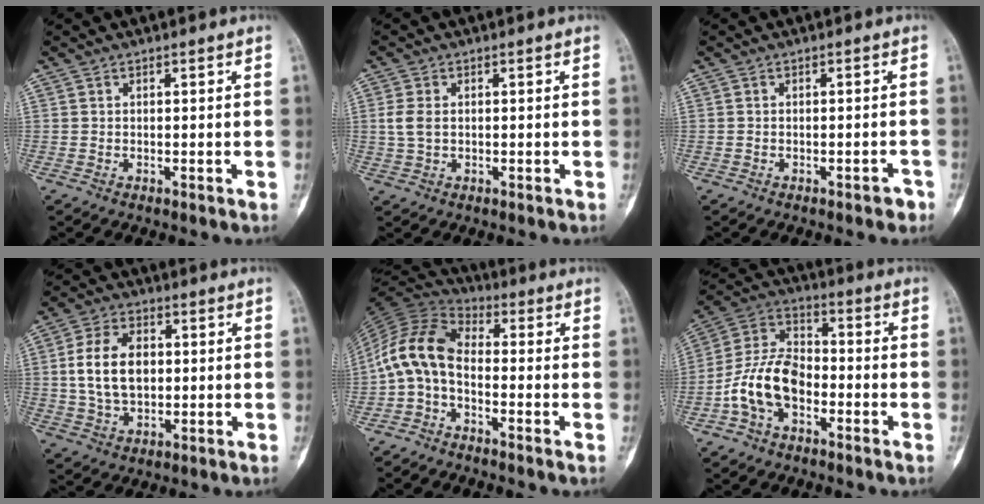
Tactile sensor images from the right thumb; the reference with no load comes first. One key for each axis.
{"total": 3.3, "fx": 0.1, "fy": 2.3, "fz": 2.5, "tx": -0.056, "ty": 0.002, "tz": 0.001}
{"total": 1.8, "fx": -1.2, "fy": 0.7, "fz": 1.1, "tx": -0.015, "ty": 0.011, "tz": -0.012}
{"total": 11.2, "fx": 0.9, "fy": 7.4, "fz": 8.4, "tx": -0.142, "ty": 0.006, "tz": 0.020}
{"total": 10.4, "fx": -2.2, "fy": 6.2, "fz": 8.1, "tx": -0.155, "ty": 0.049, "tz": -0.062}
{"total": 12.6, "fx": -4.2, "fy": 7.9, "fz": 8.9, "tx": -0.167, "ty": 0.042, "tz": -0.086}